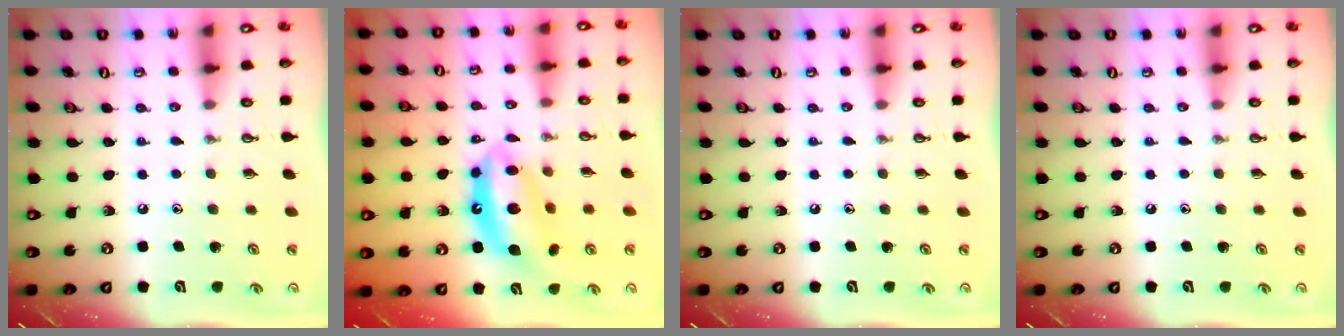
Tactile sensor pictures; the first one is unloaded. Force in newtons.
{"total": 13.1, "press": 13.1, "slide": 0.9}
{"total": 0.0}
{"total": 0.0}